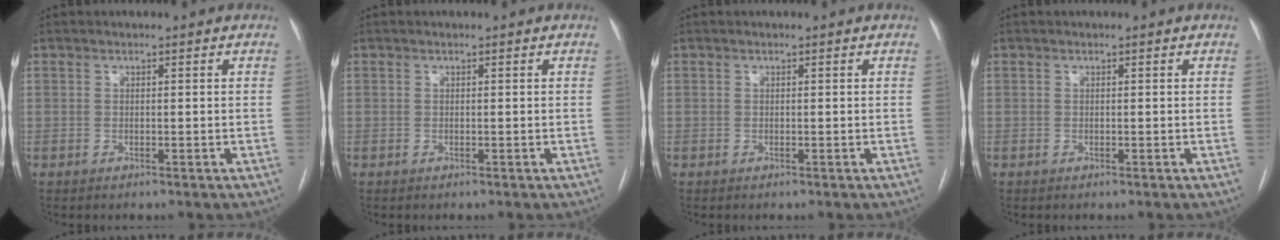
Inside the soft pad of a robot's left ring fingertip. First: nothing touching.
{"total": 0.0}
{"total": 0.0}
{"total": 0.0}